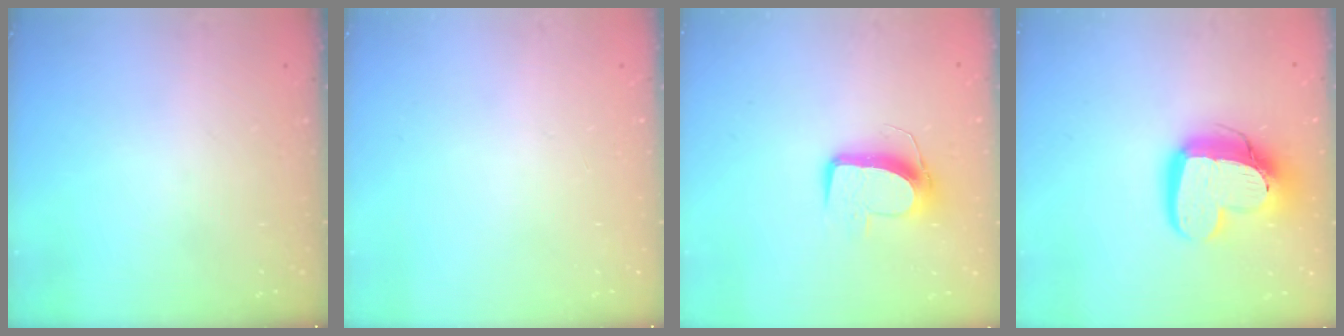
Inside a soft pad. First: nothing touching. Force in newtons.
{"total": 0.0}
{"total": 10.2, "press": 10.1, "slide": 0.5}
{"total": 18.9, "press": 18.8, "slide": 1.6}